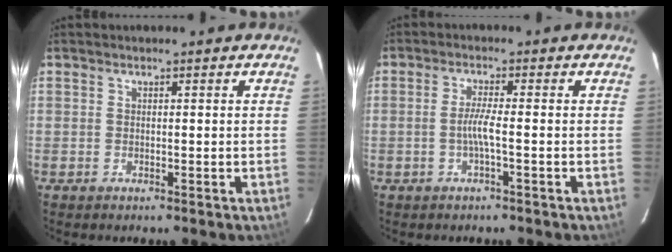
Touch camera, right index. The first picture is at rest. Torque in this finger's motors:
{"motor_torque": [0.58, -0.08, 0.37, 0.09]}